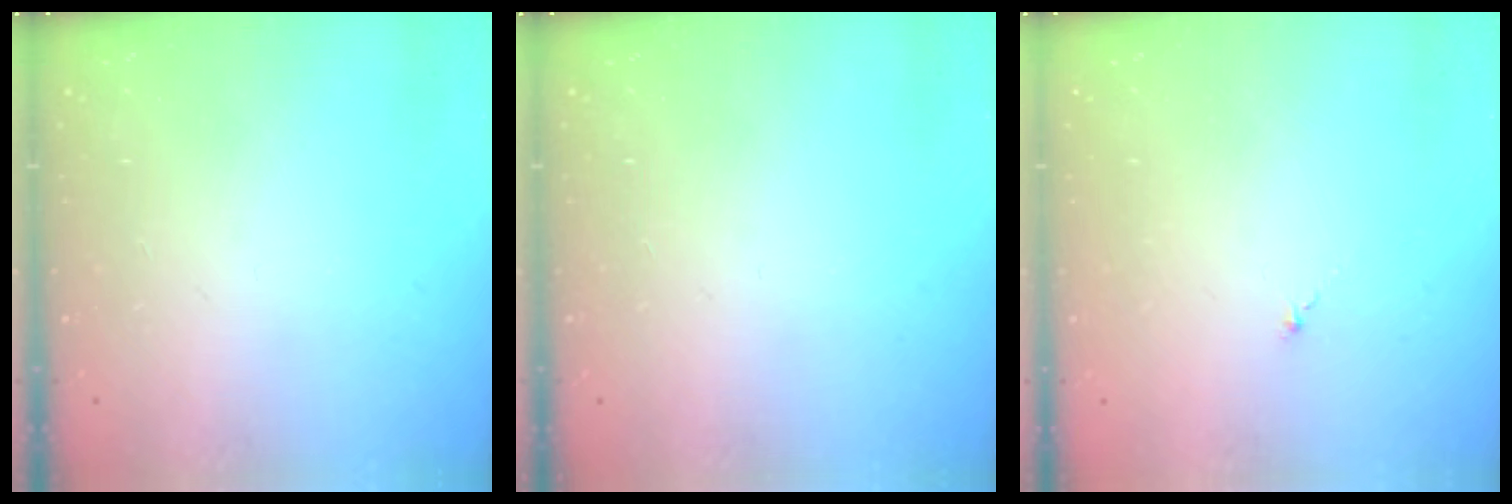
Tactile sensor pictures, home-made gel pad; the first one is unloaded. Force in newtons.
{"total": 0.0}
{"total": 1.0, "press": 0.8, "slide": 0.5}